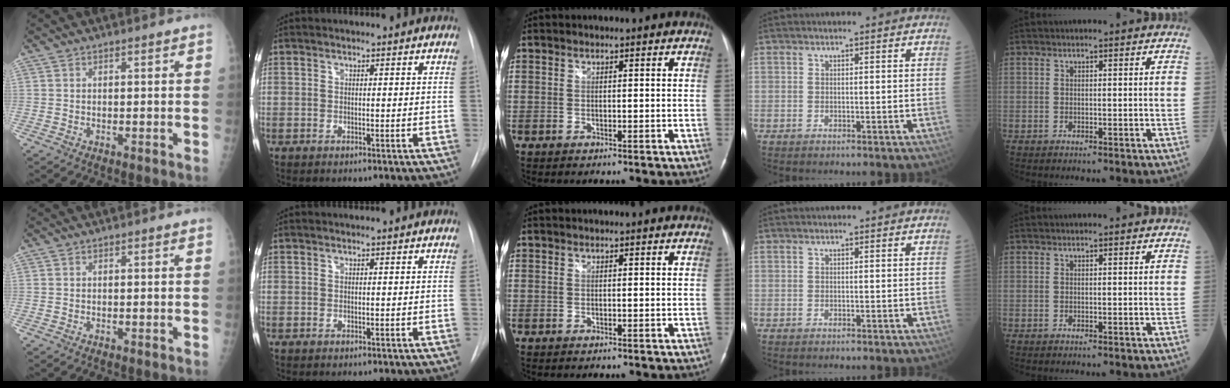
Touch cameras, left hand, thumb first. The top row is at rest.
{}